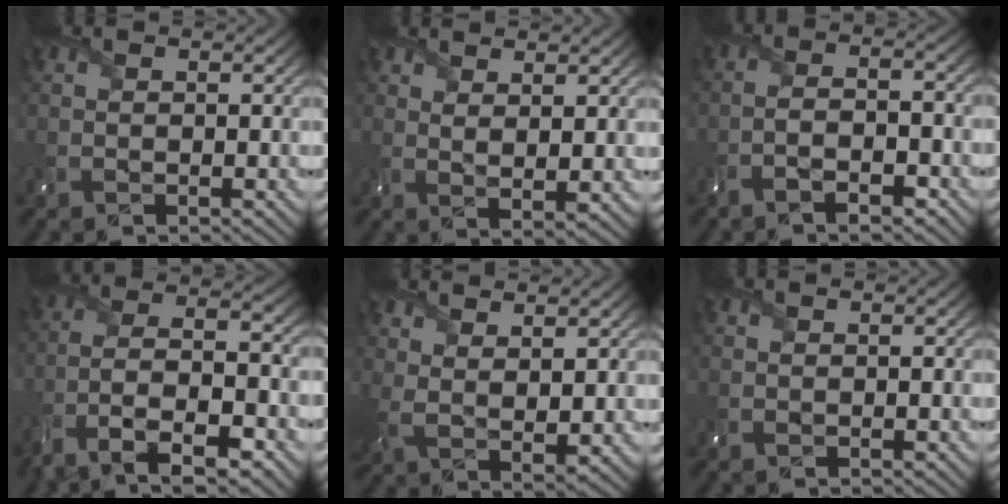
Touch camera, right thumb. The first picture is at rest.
{"total": 2.7, "force": [1.9, 0.3, 1.9], "torque": [-0.046, -0.005, 0.040]}
{"total": 5.4, "force": [-3.5, 1.3, 3.8], "torque": [-0.071, -0.007, -0.069]}
{"total": 11.4, "force": [-6.8, 3.9, 8.2], "torque": [-0.168, -0.008, -0.133]}
{"total": 4.4, "force": [3.0, 1.4, 2.9], "torque": [-0.071, -0.007, 0.063]}
{"total": 0.0}